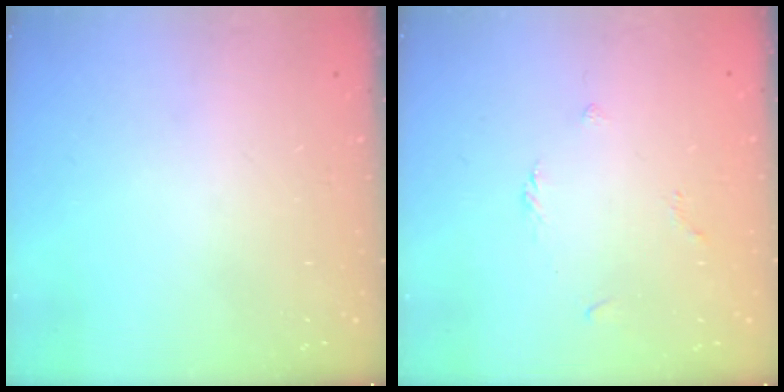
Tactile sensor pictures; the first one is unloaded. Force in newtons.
{"total": 2.0, "press": 1.9, "slide": 0.6}